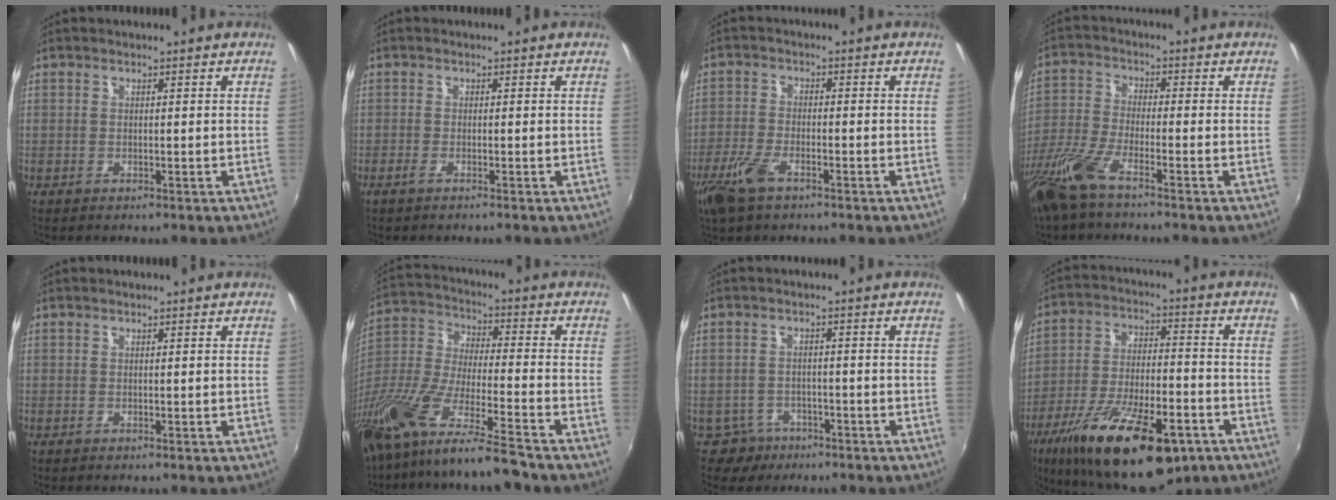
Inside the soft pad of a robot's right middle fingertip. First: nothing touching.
{"total": 1.3, "force": [-1.0, 0.1, 0.8], "torque": [-0.019, -0.003, -0.021]}
{"total": 7.0, "force": [-4.5, 2.7, 4.6], "torque": [-0.115, -0.012, -0.090]}
{"total": 10.4, "force": [-7.4, 2.0, 7.0], "torque": [-0.160, -0.022, -0.151]}
{"total": 0.0}
{"total": 18.7, "force": [-14.1, 1.7, 12.1], "torque": [-0.243, -0.039, -0.265]}
{"total": 4.4, "force": [-3.0, 3.3, 0.4], "torque": [-0.019, 0.008, -0.046]}
{"total": 24.2, "force": [-14.4, 8.9, 17.3], "torque": [-0.309, -0.033, -0.220]}